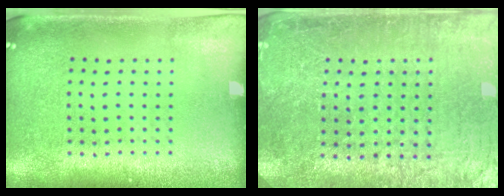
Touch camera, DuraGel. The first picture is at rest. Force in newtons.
{"total": 2.0, "press": 2.0, "slide": 0.3}